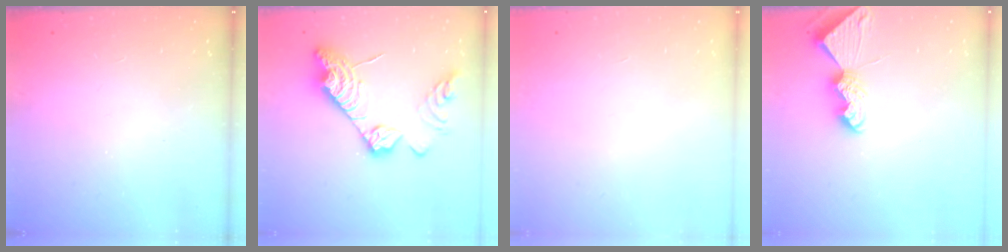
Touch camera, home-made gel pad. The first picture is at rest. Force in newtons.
{"total": 17.9, "press": 17.8, "slide": 1.5}
{"total": 0.0}
{"total": 9.5, "press": 9.4, "slide": 0.7}